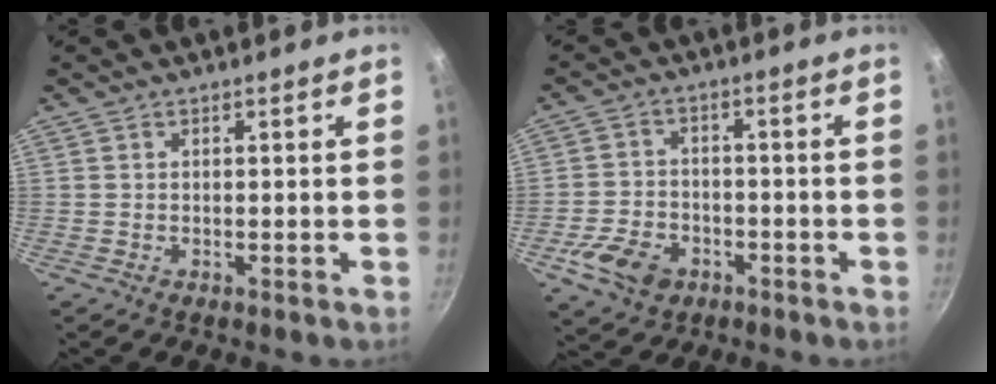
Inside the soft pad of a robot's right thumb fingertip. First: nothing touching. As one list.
[{"total": 8.8, "force": [-4.0, 6.3, 4.6], "torque": [-0.077, 0.024, -0.069]}]